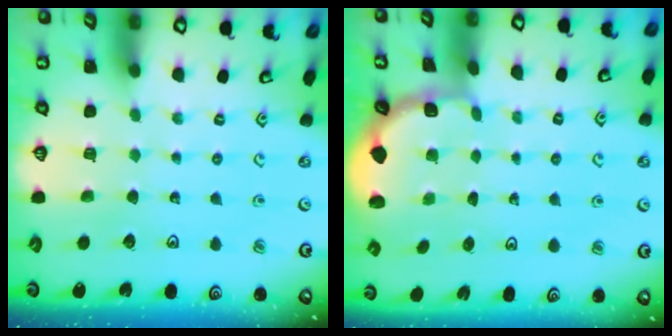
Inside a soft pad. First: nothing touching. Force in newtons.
{"total": 1.9, "press": 1.8, "slide": 0.7}